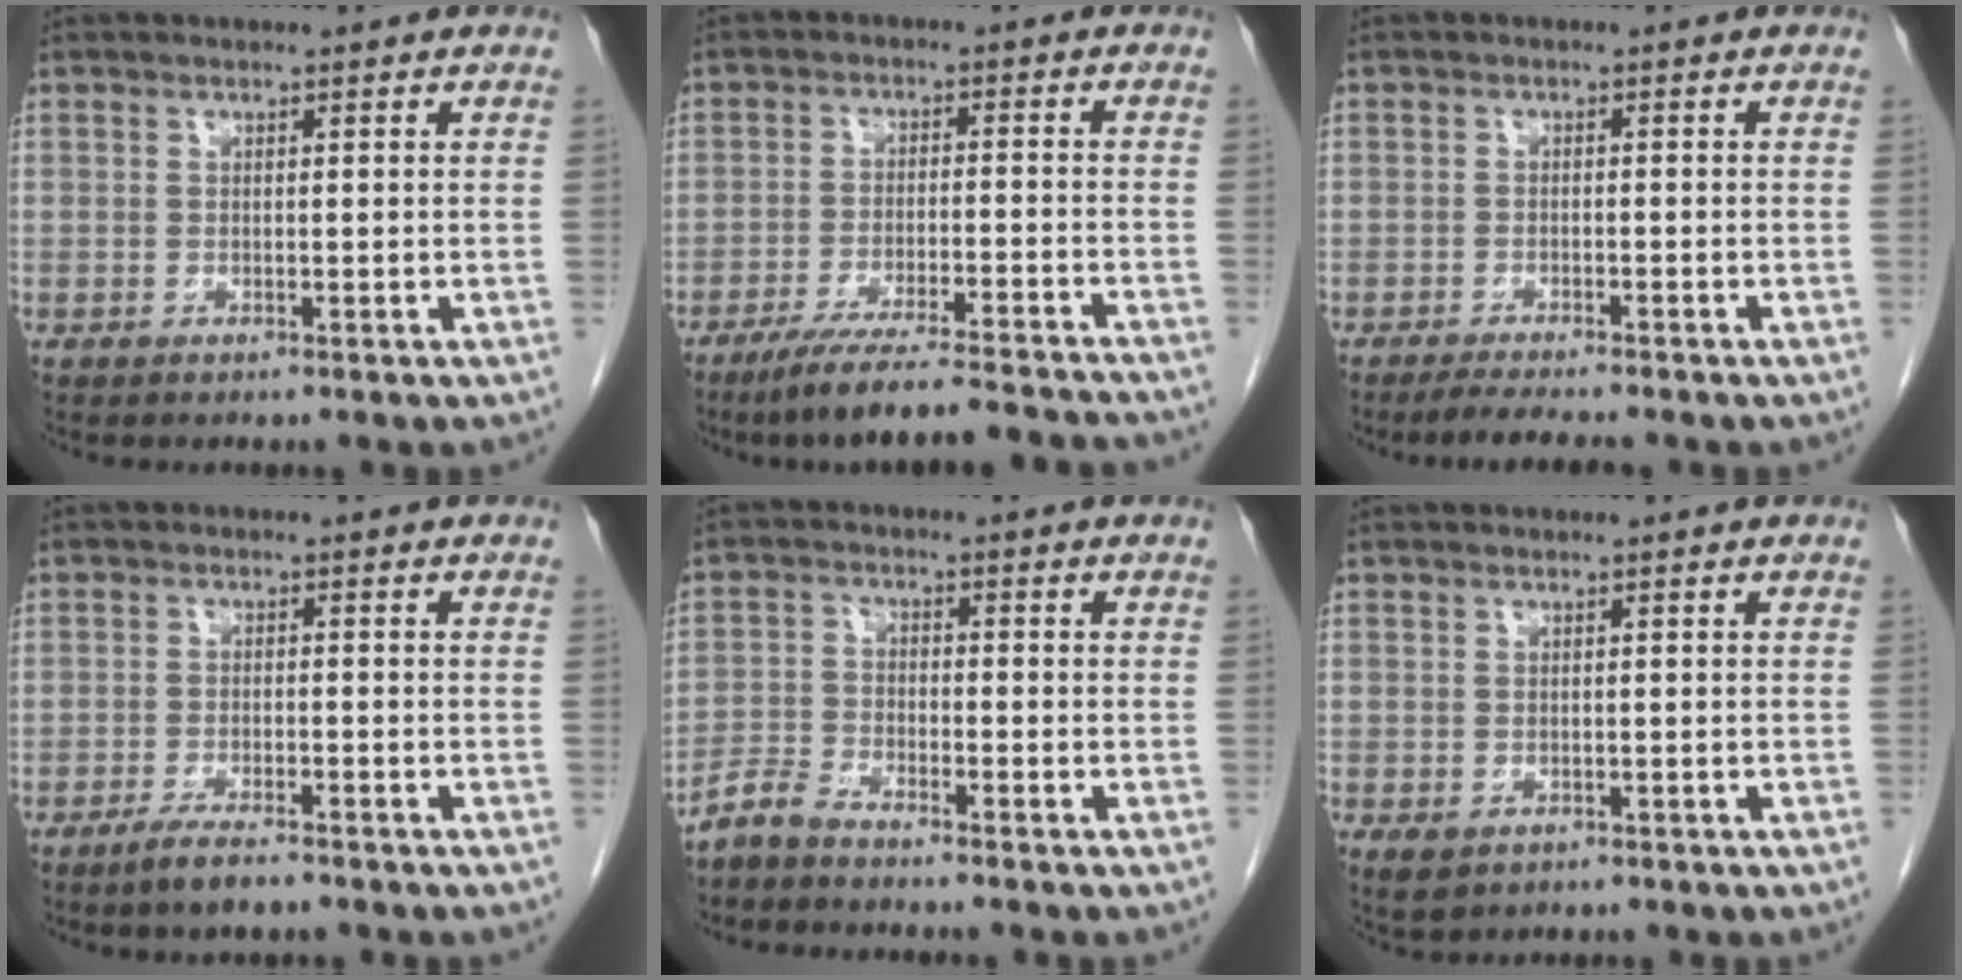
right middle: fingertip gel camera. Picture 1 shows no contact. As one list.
[{"total": 15.8, "force": [-14.1, 0.2, 7.2], "torque": [-0.102, -0.028, -0.209]}, {"total": 4.2, "force": [-3.7, 0.5, 2.0], "torque": [-0.034, -0.012, -0.060]}, {"total": 3.8, "force": [-2.9, 0.5, 2.4], "torque": [-0.049, -0.005, -0.053]}, {"total": 3.3, "force": [-3.2, 0.4, 0.6], "torque": [-0.014, -0.008, -0.067]}, {"total": 2.1, "force": [-0.8, 1.5, 1.2], "torque": [-0.019, -0.002, 0.000]}]